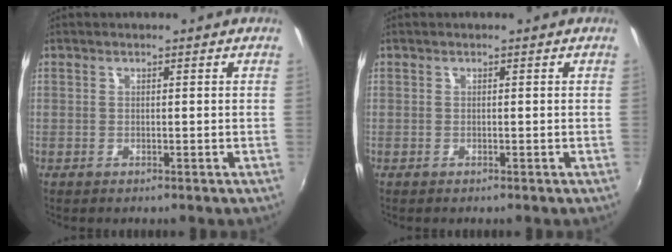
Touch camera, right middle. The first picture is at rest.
{"total": 0.0}